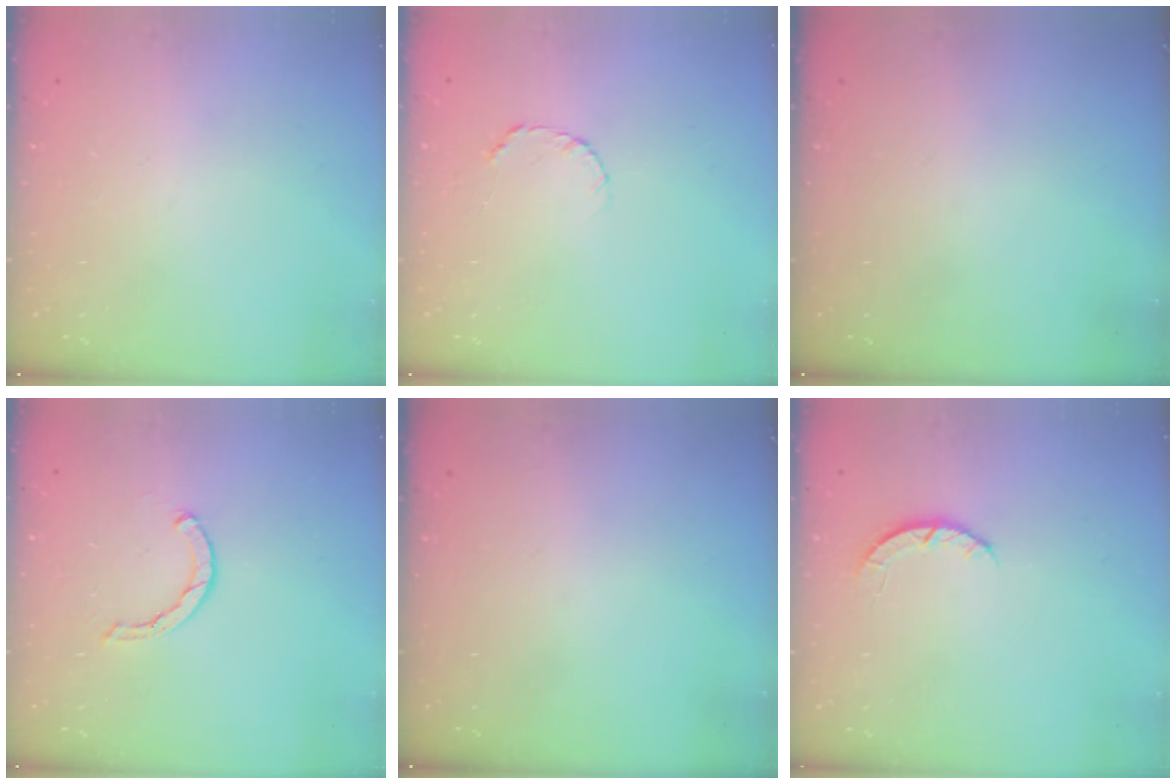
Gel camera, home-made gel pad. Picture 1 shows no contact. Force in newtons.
{"total": 3.5, "press": 3.5, "slide": 0.4}
{"total": 0.0}
{"total": 1.6, "press": 1.6, "slide": 0.1}
{"total": 0.0}
{"total": 2.7, "press": 2.6, "slide": 0.4}